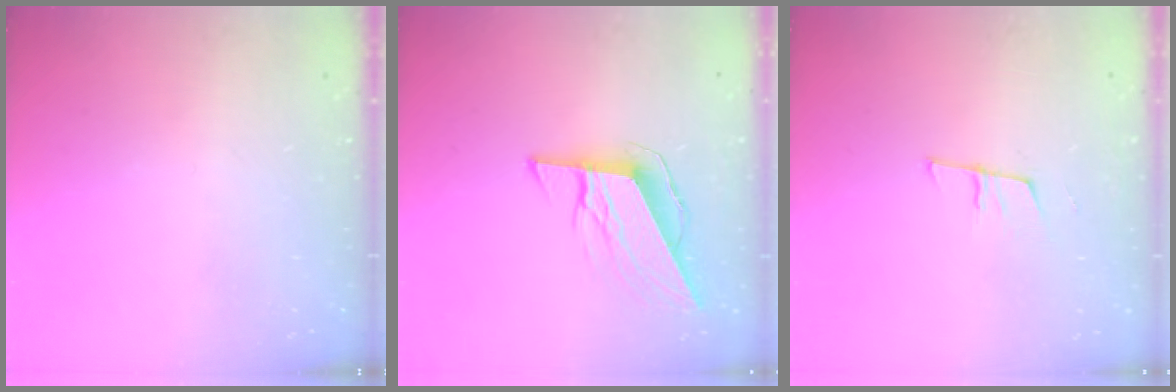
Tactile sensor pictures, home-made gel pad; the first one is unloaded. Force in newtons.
{"total": 9.5, "press": 9.3, "slide": 1.9}
{"total": 6.0, "press": 5.4, "slide": 2.5}